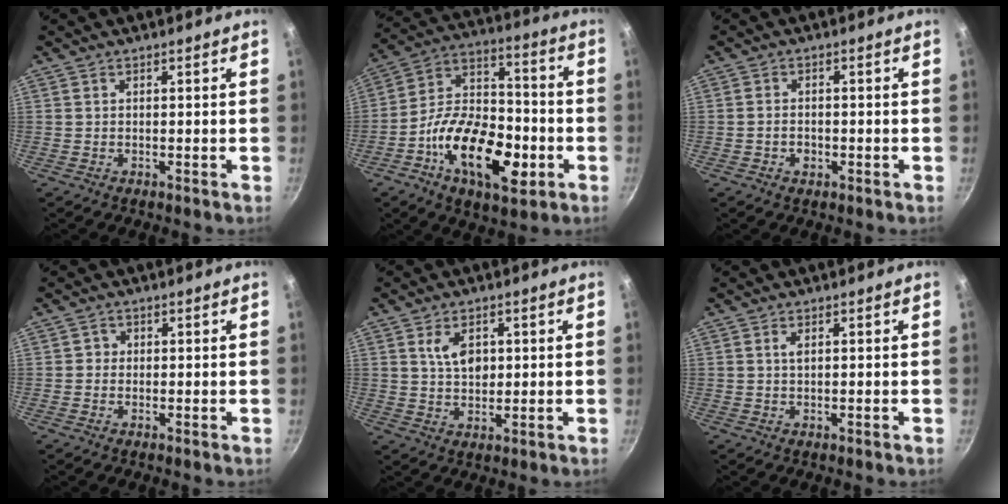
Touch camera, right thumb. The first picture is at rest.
{"total": 21.2, "force": [-7.3, 11.3, 16.4], "torque": [-0.244, 0.039, -0.135]}
{"total": 2.3, "force": [-0.9, 1.7, 1.4], "torque": [-0.023, 0.009, -0.016]}
{"total": 1.3, "force": [-0.2, 1.3, 0.3], "torque": [0.003, 0.001, -0.006]}
{"total": 5.7, "force": [1.4, 3.7, 4.1], "torque": [-0.057, -0.009, 0.026]}
{"total": 1.3, "force": [0.2, 0.4, 1.2], "torque": [-0.026, 0.002, 0.002]}